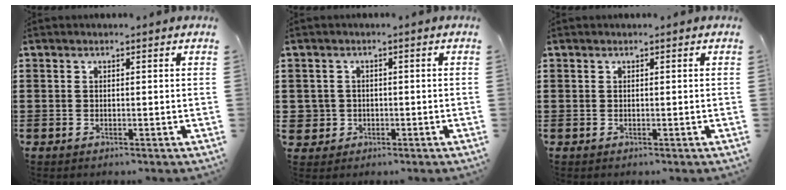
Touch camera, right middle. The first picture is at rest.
{"total": 2.6, "force": [-0.4, 2.5, 0.2], "torque": [-0.017, 0.007, -0.012]}
{"total": 0.0}